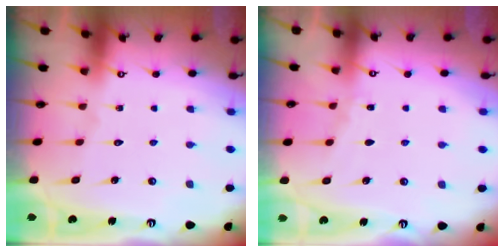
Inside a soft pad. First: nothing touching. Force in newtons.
{"total": 2.8, "press": 2.8, "slide": 0.4}